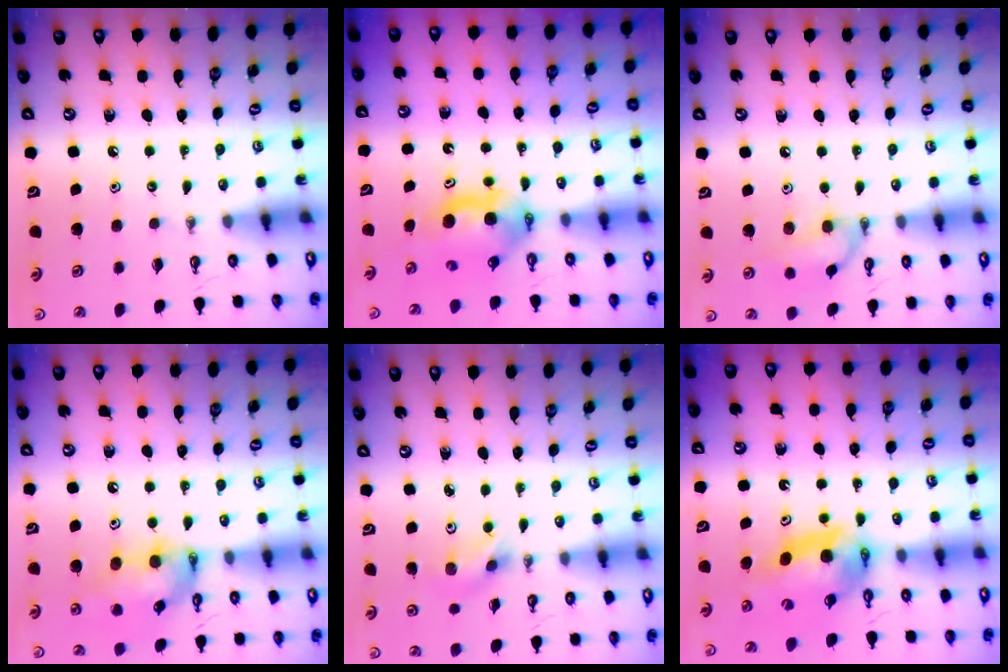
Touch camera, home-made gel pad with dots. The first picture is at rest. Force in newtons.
{"total": 8.4, "press": 5.1, "slide": 6.6}
{"total": 11.7, "press": 9.6, "slide": 6.6}
{"total": 14.2, "press": 14.1, "slide": 1.7}
{"total": 3.8, "press": 2.8, "slide": 2.6}
{"total": 11.3, "press": 11.2, "slide": 1.0}